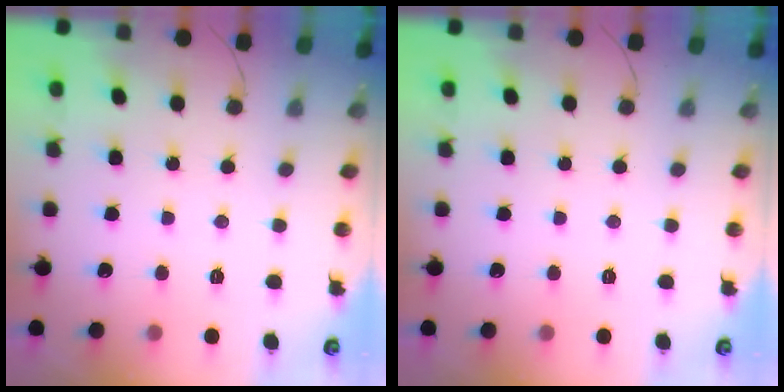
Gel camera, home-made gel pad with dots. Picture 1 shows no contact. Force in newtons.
{"total": 0.0}